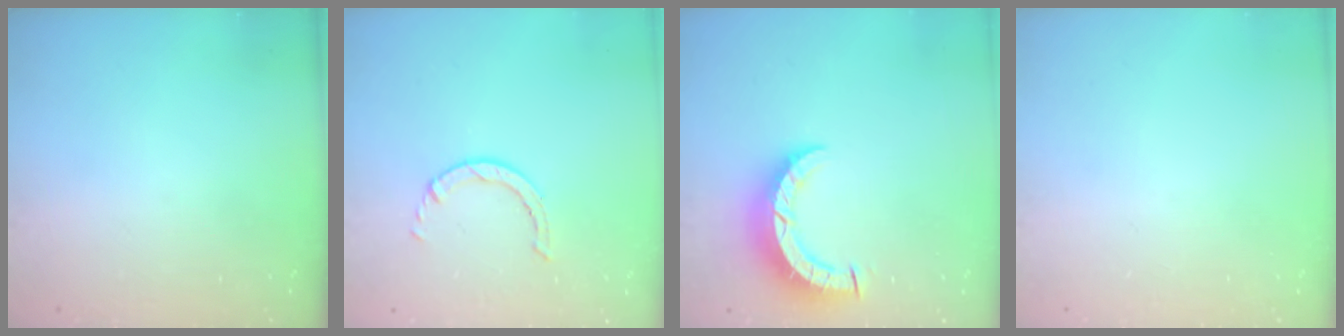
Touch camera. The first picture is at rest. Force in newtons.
{"total": 0.8, "press": 0.7, "slide": 0.2}
{"total": 7.7, "press": 7.6, "slide": 0.8}
{"total": 0.0}